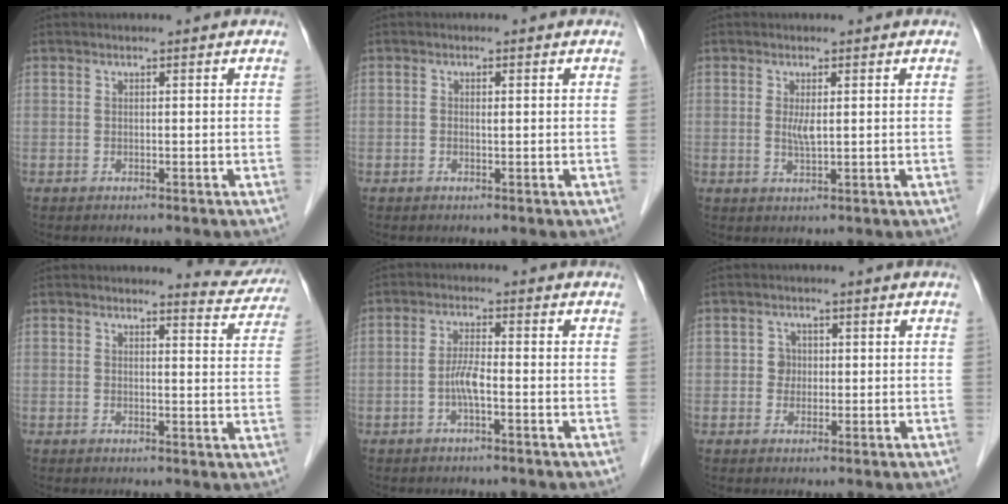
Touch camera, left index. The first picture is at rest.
{"total": 0.6, "force": [0.2, 0.2, 0.5], "torque": [-0.016, 0.000, 0.002]}
{"total": 2.0, "force": [0.5, 0.4, 1.9], "torque": [-0.047, -0.005, 0.009]}
{"total": 5.0, "force": [5.0, 0.7, -0.6], "torque": [0.013, -0.031, 0.037]}
{"total": 3.1, "force": [-1.0, 0.4, 2.9], "torque": [-0.066, 0.004, -0.023]}
{"total": 2.2, "force": [0.2, 2.1, 0.5], "torque": [-0.010, 0.005, 0.001]}